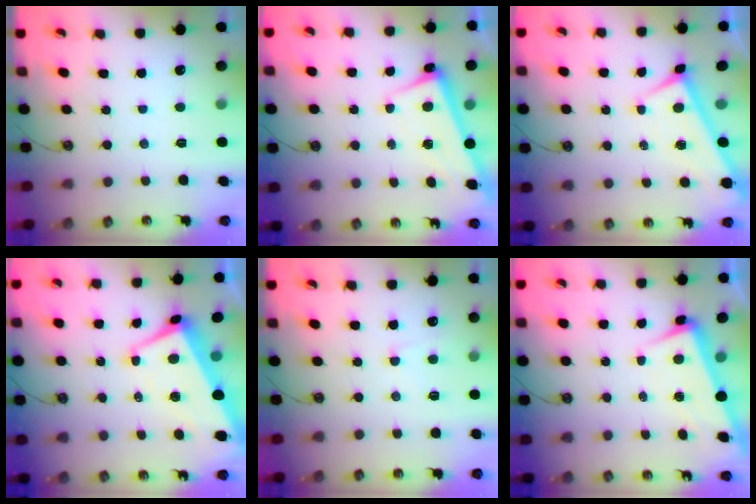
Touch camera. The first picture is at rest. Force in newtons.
{"total": 2.8, "press": 2.8, "slide": 0.4}
{"total": 0.0}
{"total": 1.8, "press": 1.1, "slide": 1.3}
{"total": 2.6, "press": 2.5, "slide": 0.4}
{"total": 3.0, "press": 2.8, "slide": 1.0}